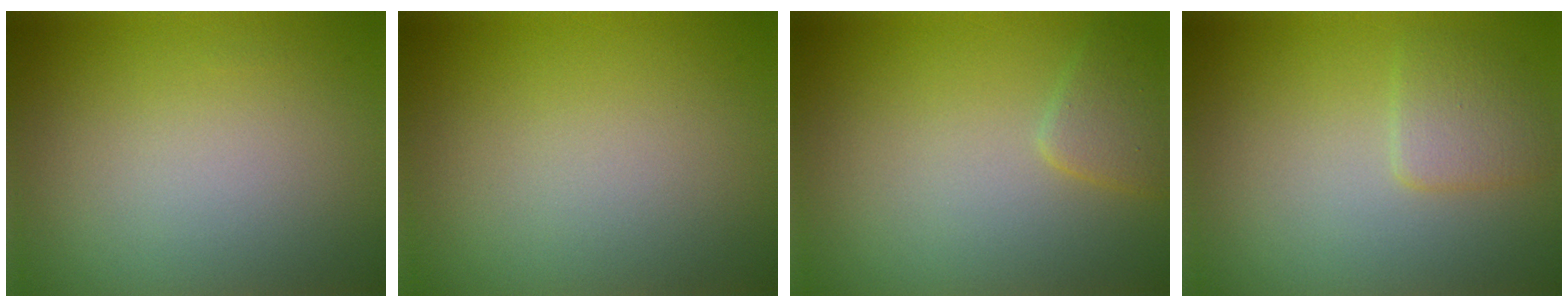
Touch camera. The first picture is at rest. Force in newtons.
{"total": 0.0}
{"total": 1.9, "press": 1.9, "slide": 0.1}
{"total": 2.0, "press": 2.0, "slide": 0.1}